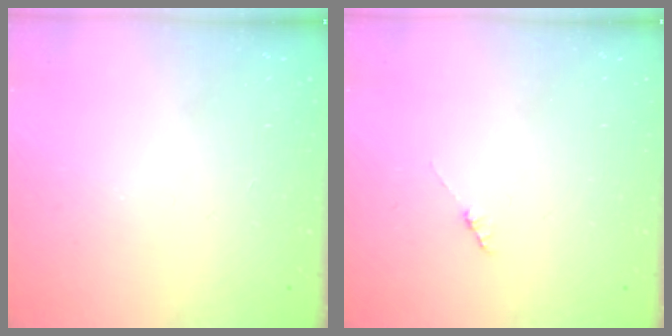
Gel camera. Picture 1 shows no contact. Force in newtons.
{"total": 0.9, "press": 0.8, "slide": 0.2}